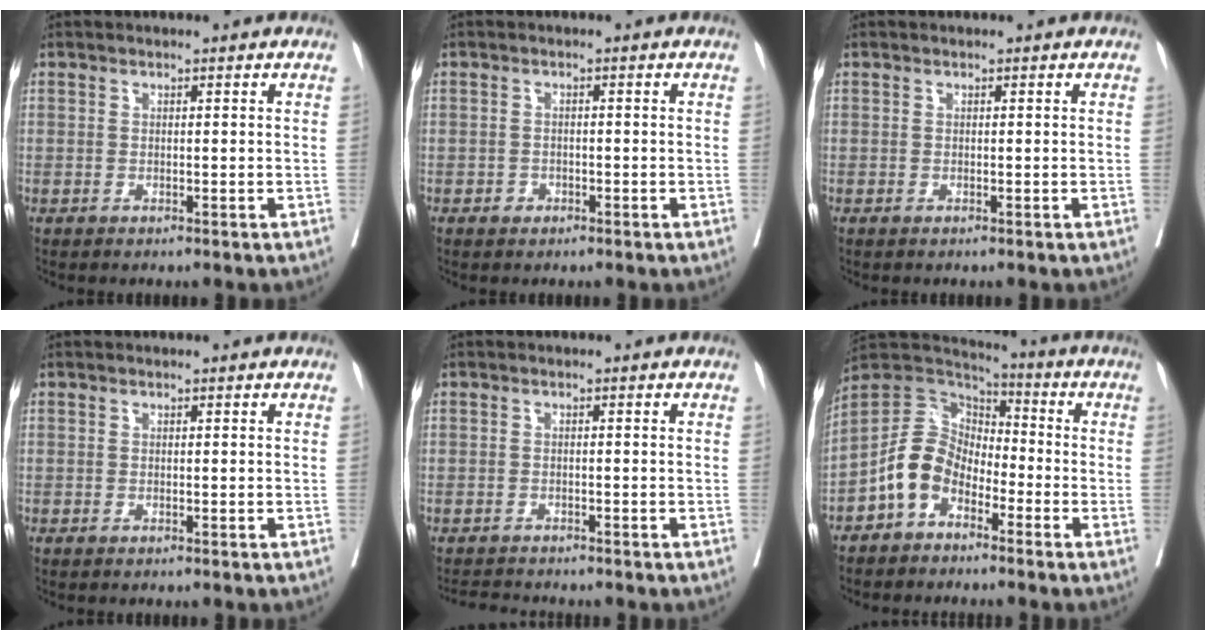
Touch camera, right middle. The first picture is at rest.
{"total": 1.1, "force": [-0.6, 0.8, 0.2], "torque": [-0.001, 0.003, -0.011]}
{"total": 0.0}
{"total": 0.0}
{"total": 2.9, "force": [-2.9, 0.2, 0.0], "torque": [0.003, -0.013, -0.047]}
{"total": 8.7, "force": [-4.2, 5.9, 4.7], "torque": [-0.101, 0.025, -0.087]}